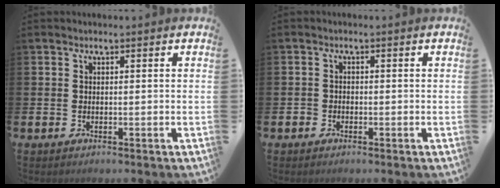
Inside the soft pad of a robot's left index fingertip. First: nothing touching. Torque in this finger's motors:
{"motor_torque": [-0.05, -0.06, -0.03, 0.00]}